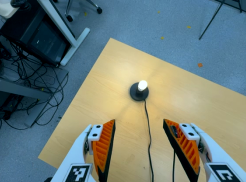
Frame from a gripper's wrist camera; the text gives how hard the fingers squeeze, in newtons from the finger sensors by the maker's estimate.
{"total": 0.0}